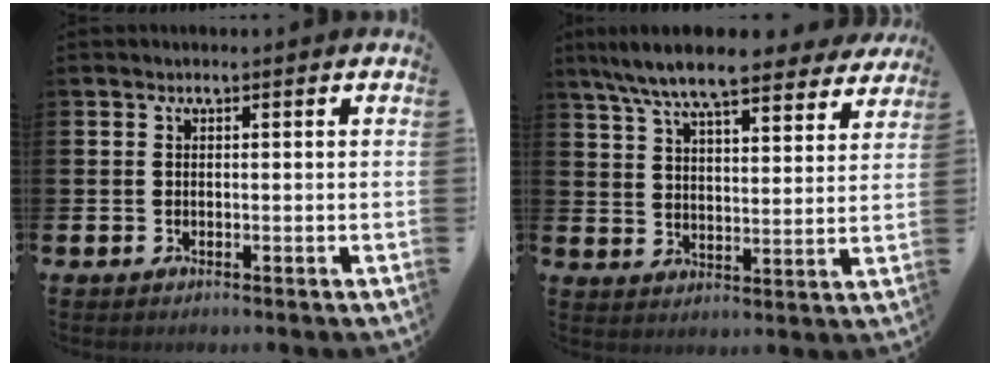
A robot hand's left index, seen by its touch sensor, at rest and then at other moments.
{"total": 9.4, "force": [8.6, 1.4, 3.6], "torque": [-0.097, -0.043, 0.152]}